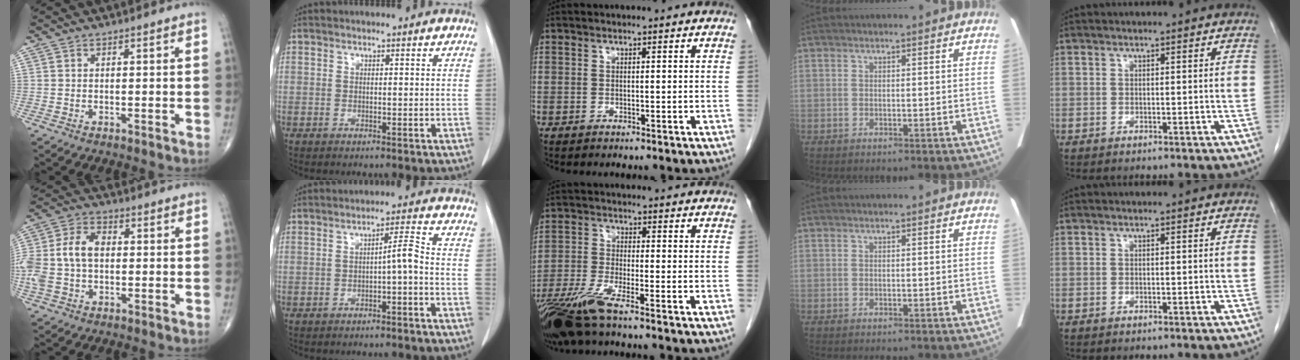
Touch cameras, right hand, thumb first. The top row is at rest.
{"thumb": {"total": 11.7, "force": [0.0, 7.8, 8.7], "torque": [-0.190, 0.030, 0.000]}, "index": {"total": 3.3, "force": [-1.3, 0.0, 3.1], "torque": [-0.047, 0.011, -0.019]}, "middle": {"total": 8.0, "force": [-5.9, -0.1, 5.4], "torque": [-0.112, -0.024, -0.114]}}